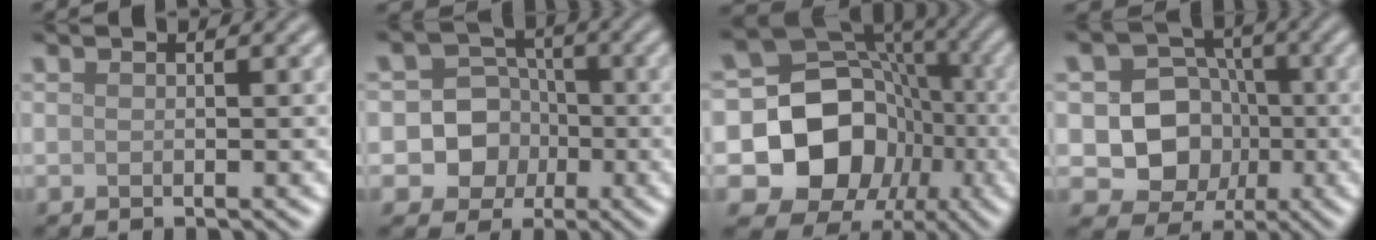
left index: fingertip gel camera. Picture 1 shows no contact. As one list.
[{"total": 7.2, "force": [-1.5, 6.8, 1.7], "torque": [-0.009, 0.019, -0.047]}, {"total": 14.4, "force": [-2.7, 12.4, 6.8], "torque": [-0.114, -0.014, -0.074]}, {"total": 7.1, "force": [-0.6, 6.5, 2.9], "torque": [-0.024, -0.002, -0.031]}]